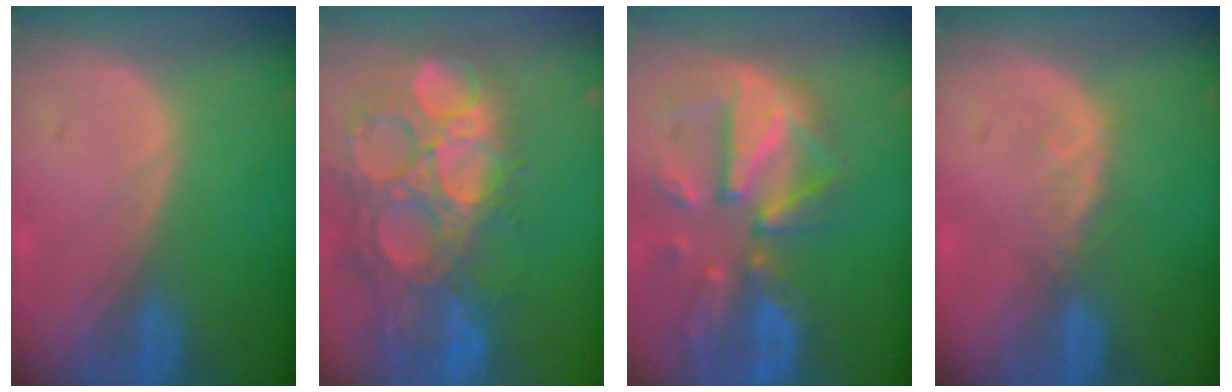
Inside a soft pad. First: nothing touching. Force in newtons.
{"total": 15.4, "press": 12.8, "slide": 8.7}
{"total": 12.0, "press": 10.4, "slide": 6.0}
{"total": 1.9, "press": 1.9, "slide": 0.3}